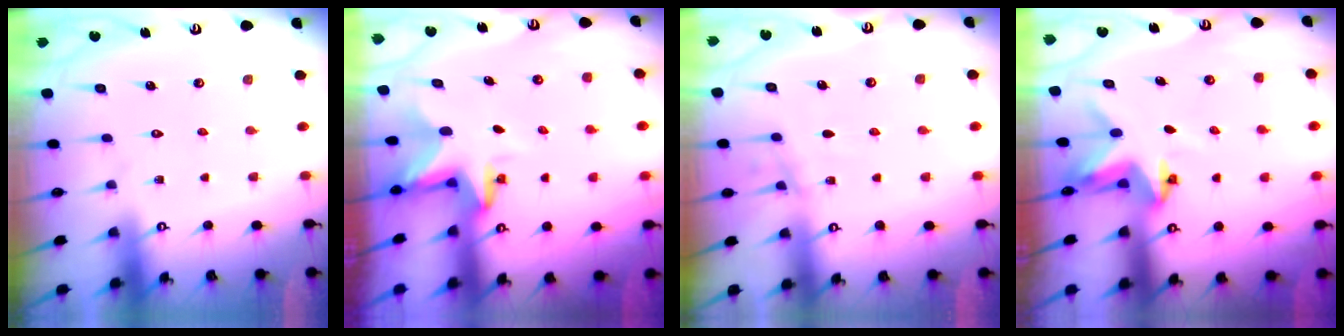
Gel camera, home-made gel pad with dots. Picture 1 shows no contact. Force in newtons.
{"total": 3.0, "press": 3.0, "slide": 0.1}
{"total": 3.9, "press": 3.9, "slide": 0.4}
{"total": 3.4, "press": 3.4, "slide": 0.2}